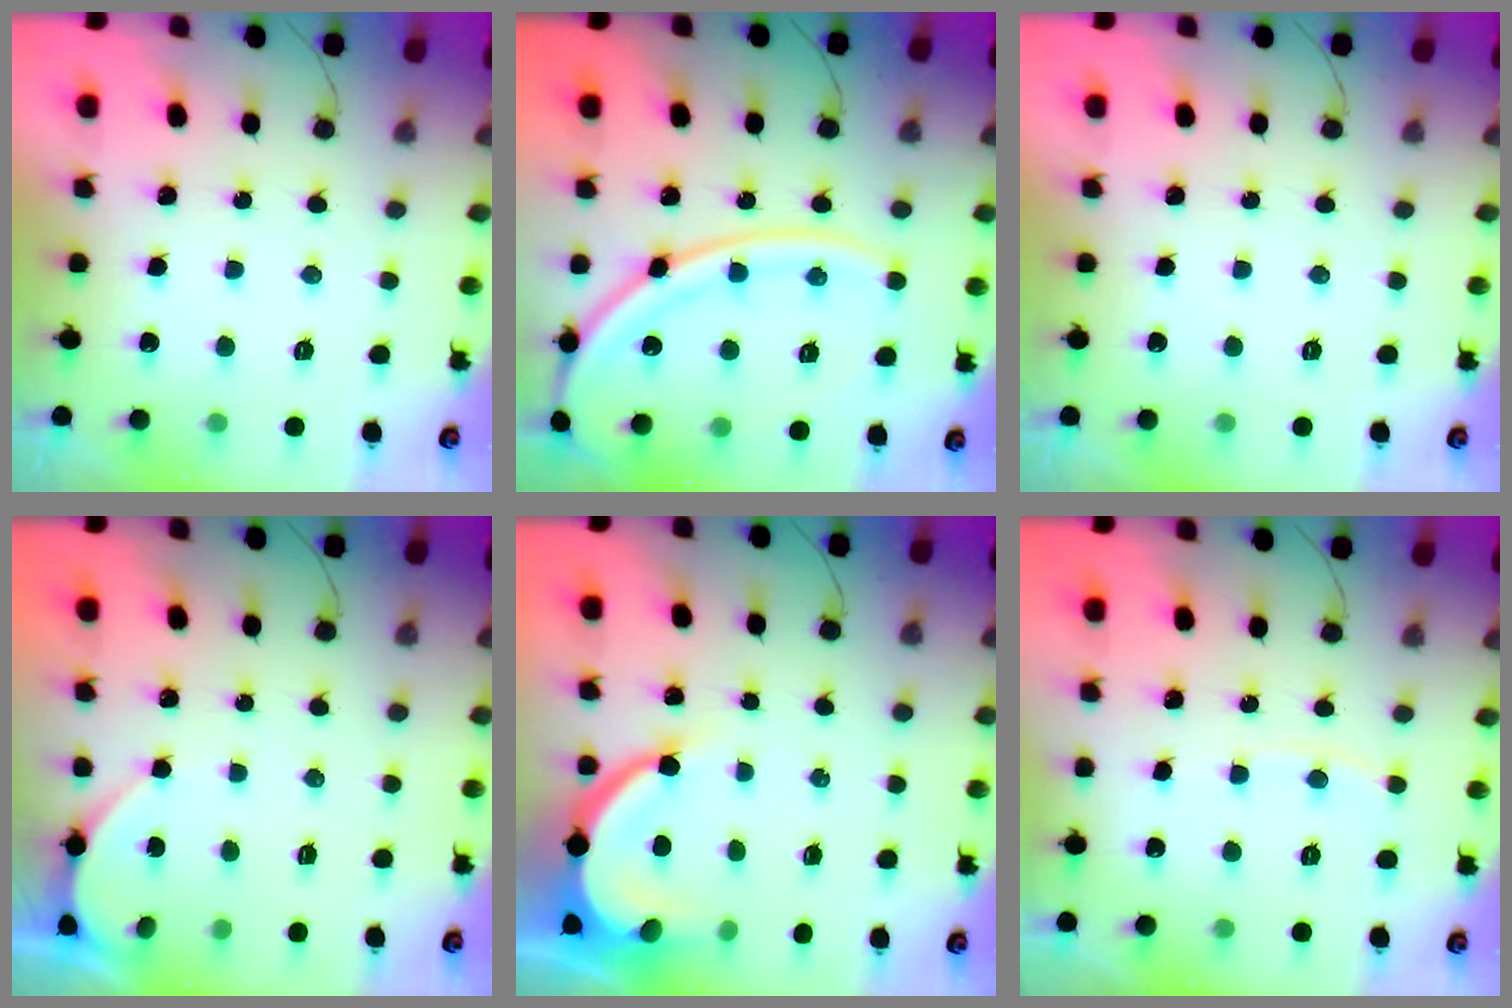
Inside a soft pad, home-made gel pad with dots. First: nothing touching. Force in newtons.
{"total": 16.8, "press": 16.7, "slide": 2.1}
{"total": 0.0}
{"total": 2.2, "press": 2.2, "slide": 0.3}
{"total": 10.2, "press": 10.1, "slide": 0.9}
{"total": 2.5, "press": 2.5, "slide": 0.2}